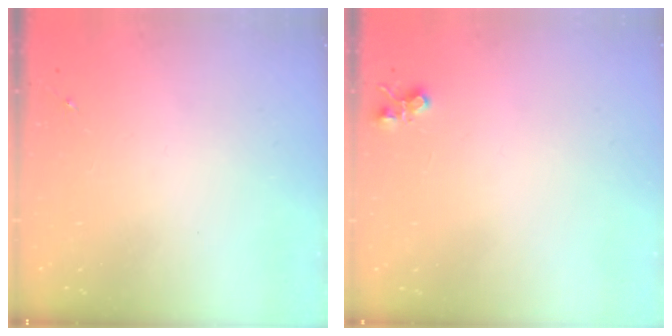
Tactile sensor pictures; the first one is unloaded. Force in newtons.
{"total": 4.8, "press": 4.8, "slide": 0.7}